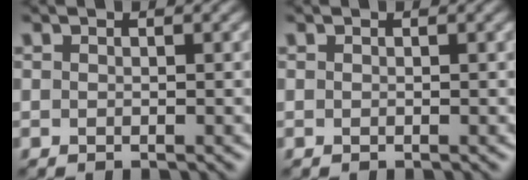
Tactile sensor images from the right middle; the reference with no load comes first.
{"total": 0.0}